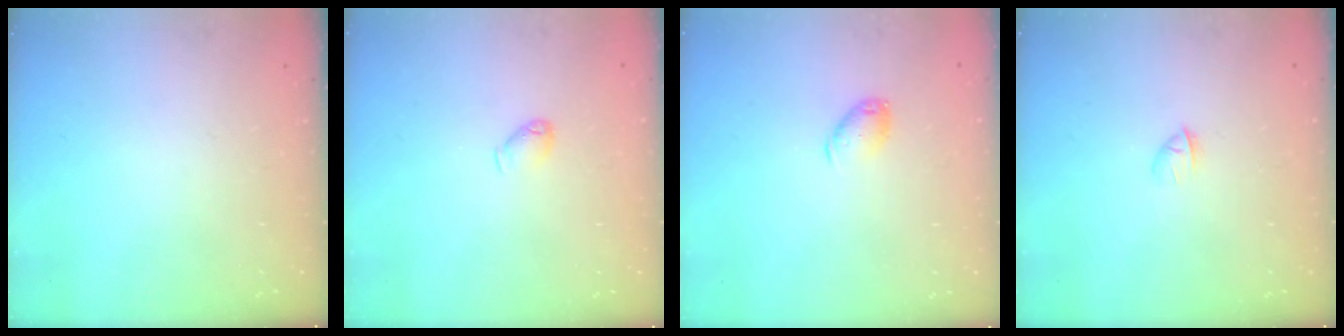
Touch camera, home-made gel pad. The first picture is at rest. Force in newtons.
{"total": 4.7, "press": 4.6, "slide": 1.0}
{"total": 6.3, "press": 6.3, "slide": 0.2}
{"total": 2.4, "press": 2.2, "slide": 0.8}